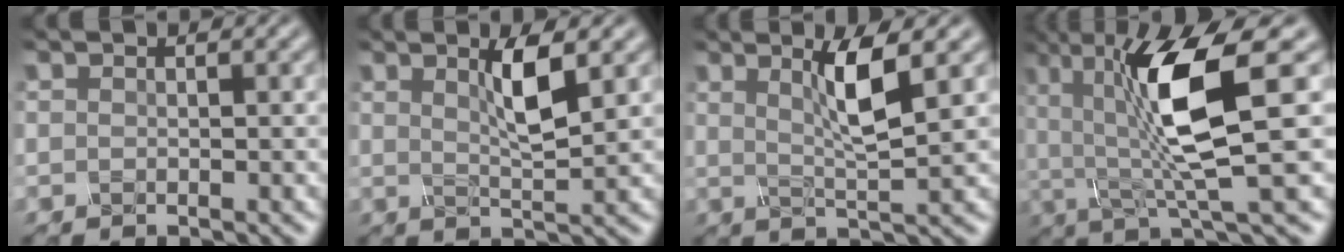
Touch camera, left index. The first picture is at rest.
{"total": 3.4, "force": [1.2, 0.6, 3.1], "torque": [-0.052, -0.005, 0.022]}
{"total": 4.0, "force": [1.2, 0.5, 3.8], "torque": [-0.068, -0.008, 0.026]}
{"total": 9.9, "force": [1.2, 2.2, 9.6], "torque": [-0.169, -0.004, 0.024]}